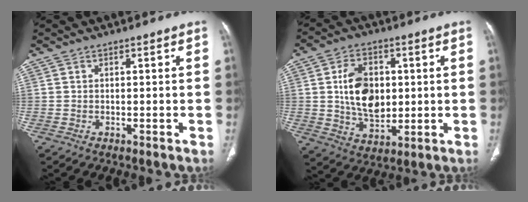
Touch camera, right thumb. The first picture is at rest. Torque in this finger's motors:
{"motor_torque": [1.54, 1.33, 1.26, -0.77, 0.18]}